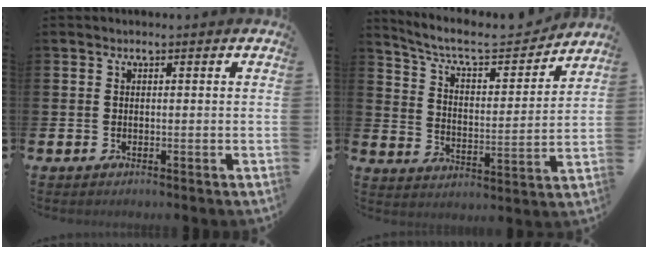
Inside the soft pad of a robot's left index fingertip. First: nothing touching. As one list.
[{"total": 8.2, "force": [7.4, 1.9, 2.9], "torque": [-0.088, -0.051, 0.125]}]